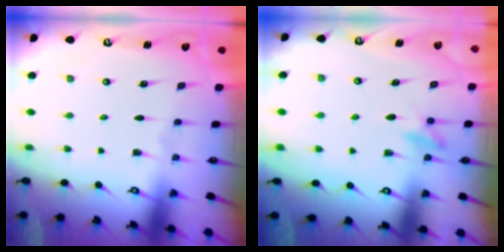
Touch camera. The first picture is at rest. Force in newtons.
{"total": 7.8, "press": 7.7, "slide": 1.4}